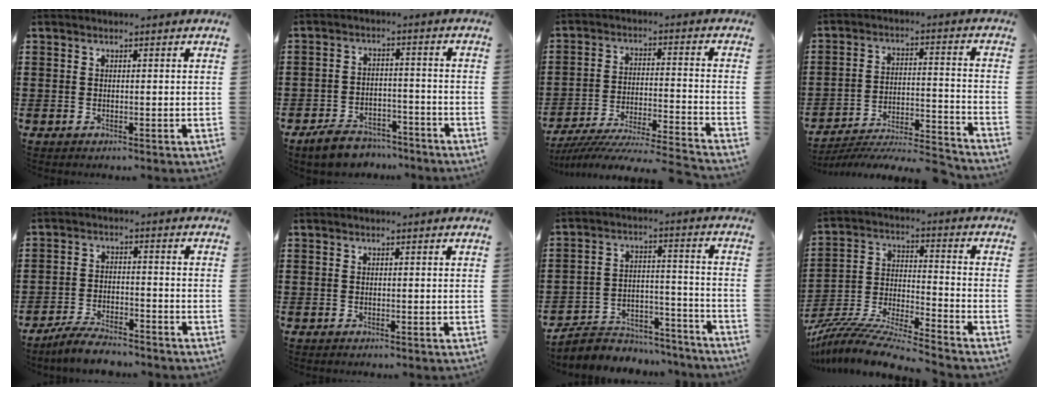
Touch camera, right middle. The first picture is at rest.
{"total": 5.2, "force": [-4.9, 1.5, 0.9], "torque": [-0.023, 0.011, -0.099]}
{"total": 6.8, "force": [-6.4, -0.1, 2.1], "torque": [-0.040, -0.012, -0.130]}
{"total": 6.3, "force": [-5.9, 0.6, 1.9], "torque": [-0.031, -0.001, -0.120]}
{"total": 5.1, "force": [-4.8, 0.8, 1.6], "torque": [-0.033, 0.003, -0.095]}
{"total": 0.0}
{"total": 5.6, "force": [-5.0, 2.5, 0.1], "torque": [-0.004, 0.021, -0.101]}
{"total": 9.4, "force": [-9.0, -0.1, 2.5], "torque": [-0.055, 0.003, -0.183]}